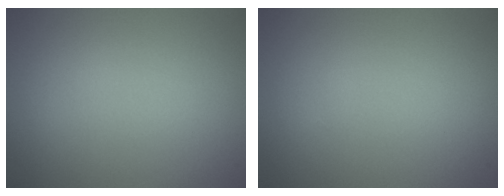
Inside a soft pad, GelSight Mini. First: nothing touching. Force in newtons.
{"total": 0.0}